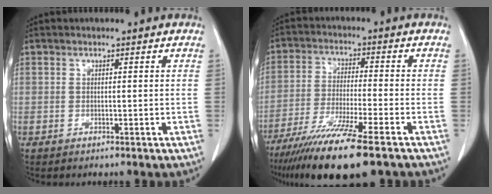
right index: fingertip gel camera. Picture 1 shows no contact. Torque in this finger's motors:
{"motor_torque": [1.09, -1.05, 0.83, 0.21]}